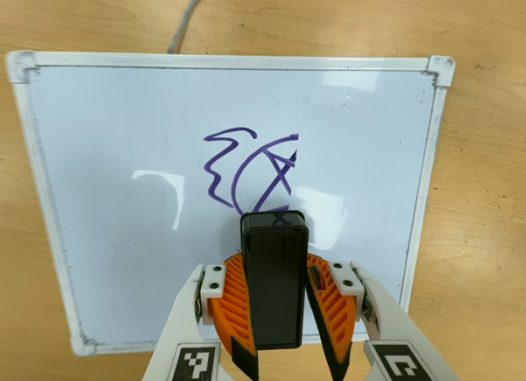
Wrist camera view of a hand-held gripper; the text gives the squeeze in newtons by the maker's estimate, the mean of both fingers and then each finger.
{"total": 10.6, "left": 11.1, "right": 10.1}